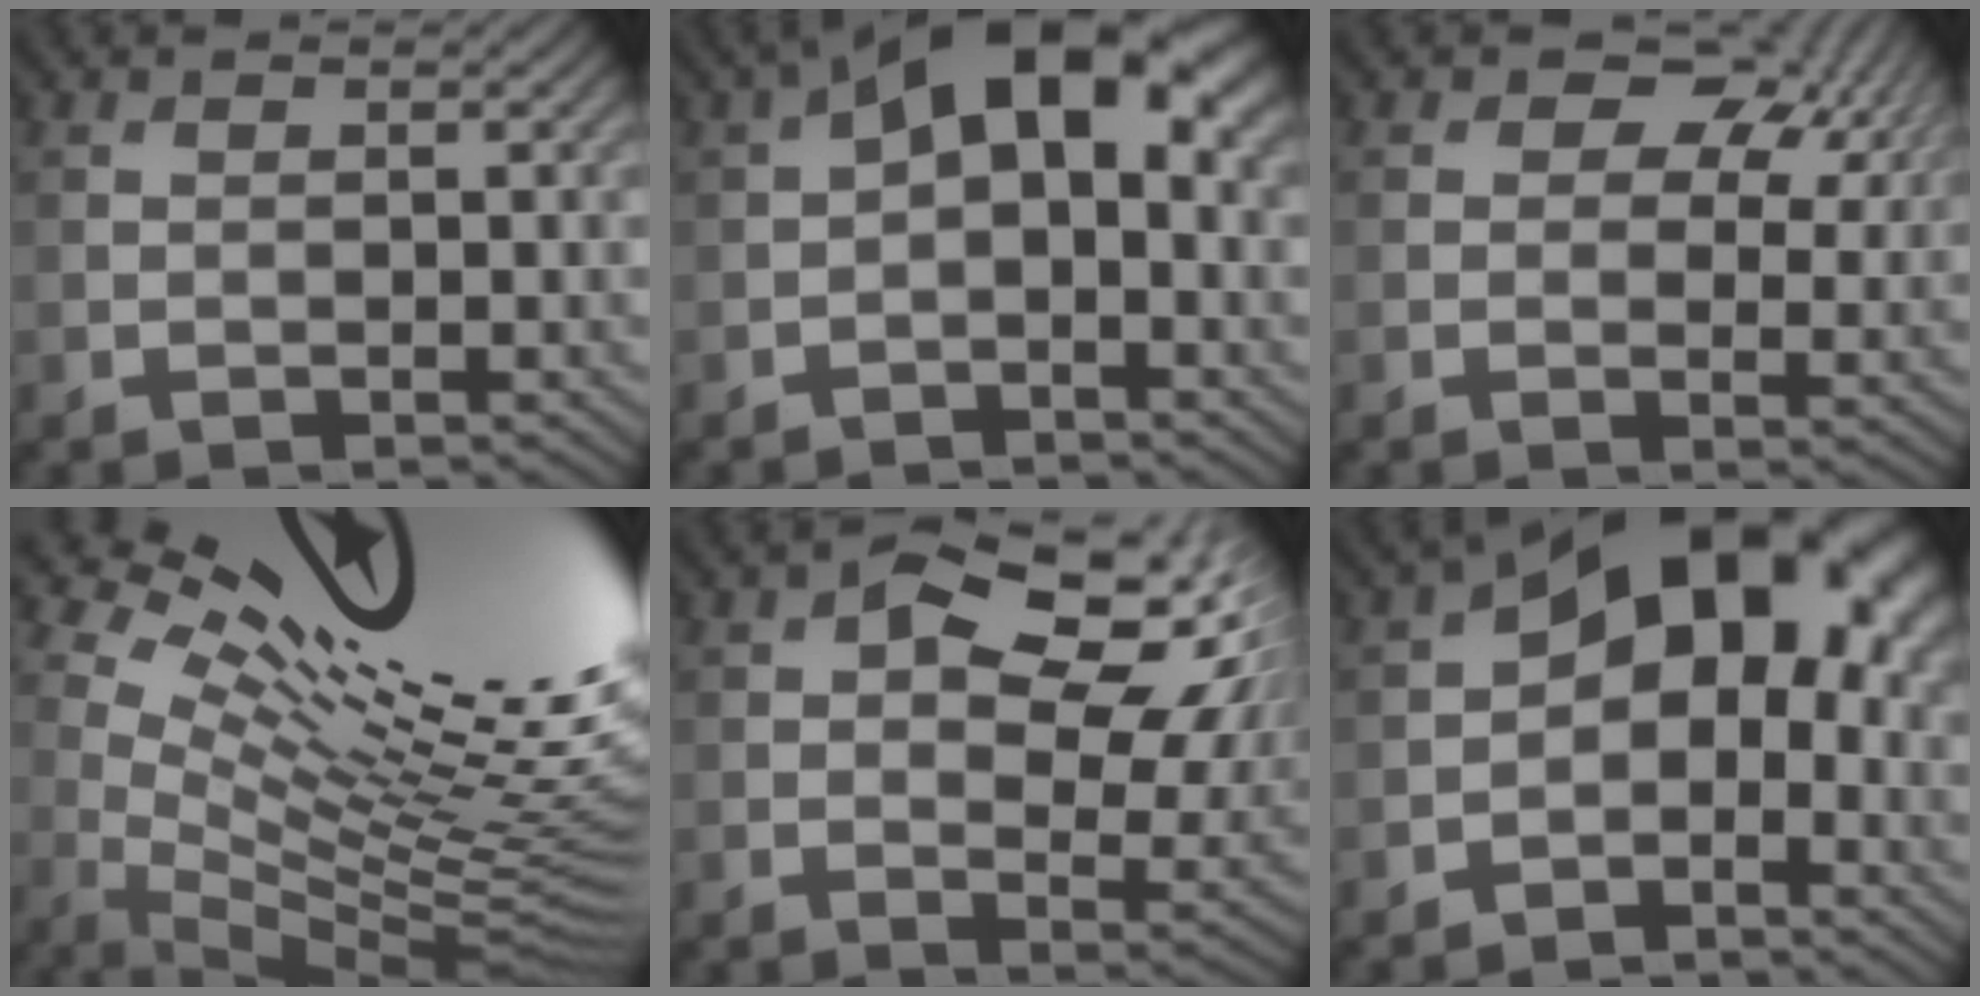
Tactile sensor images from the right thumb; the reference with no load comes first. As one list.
[{"total": 10.2, "force": [1.7, 5.4, 8.4], "torque": [-0.132, 0.018, 0.017]}, {"total": 9.4, "force": [3.9, 5.8, 6.3], "torque": [-0.082, 0.005, 0.058]}, {"total": 19.4, "force": [9.5, 4.7, 16.3], "torque": [-0.255, 0.017, 0.160]}, {"total": 12.9, "force": [4.9, 7.3, 9.4], "torque": [-0.144, -0.006, 0.088]}, {"total": 12.0, "force": [0.2, 7.4, 9.5], "torque": [-0.127, 0.020, -0.012]}]